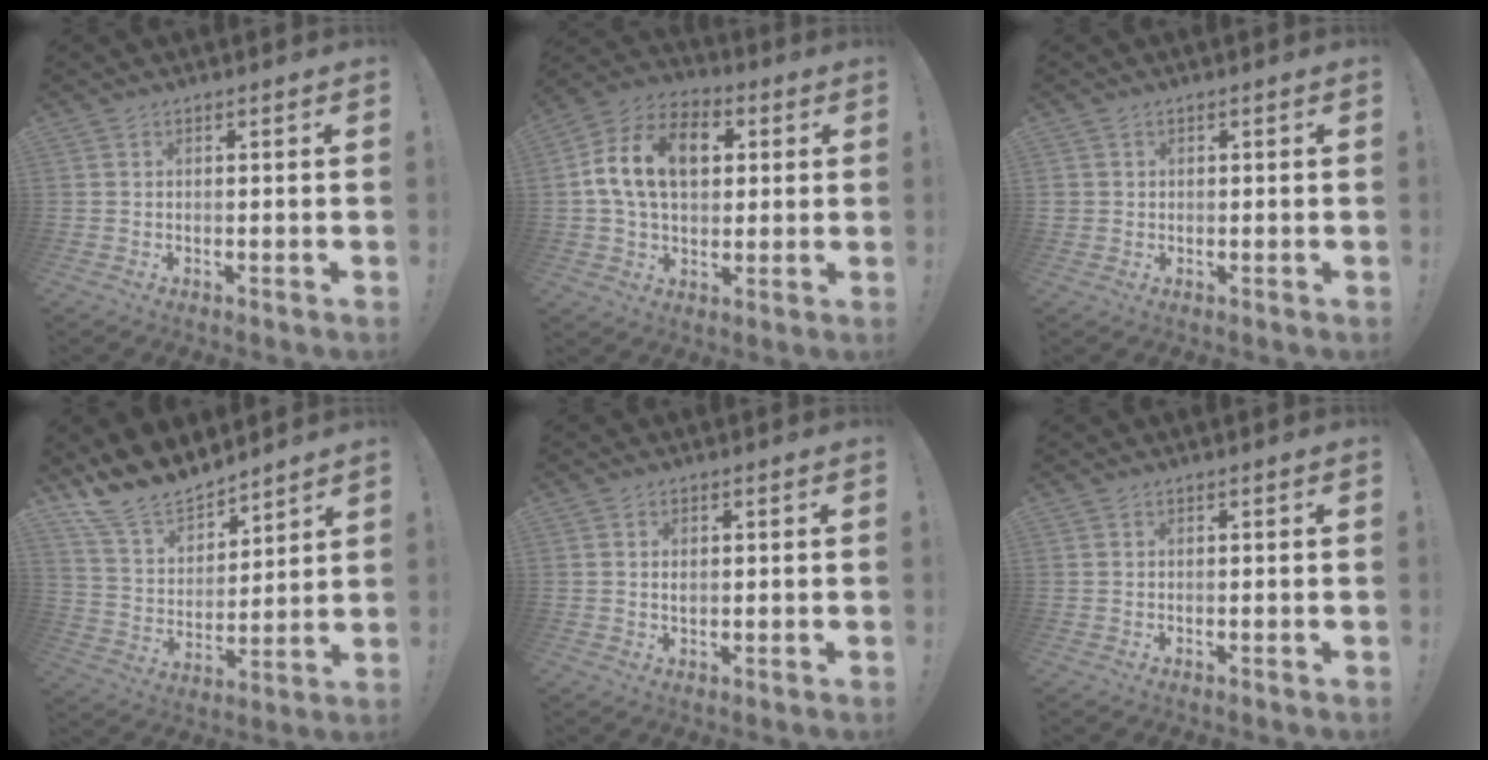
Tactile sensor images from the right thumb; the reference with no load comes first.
{"total": 17.1, "force": [3.9, 11.6, 11.9], "torque": [-0.191, 0.002, 0.069]}
{"total": 1.3, "force": [0.3, 1.3, 0.2], "torque": [0.002, 0.000, 0.005]}
{"total": 14.6, "force": [13.2, 5.5, 2.9], "torque": [-0.080, -0.108, 0.248]}
{"total": 1.4, "force": [0.3, 0.9, 1.1], "torque": [-0.018, 0.002, 0.002]}
{"total": 0.0}